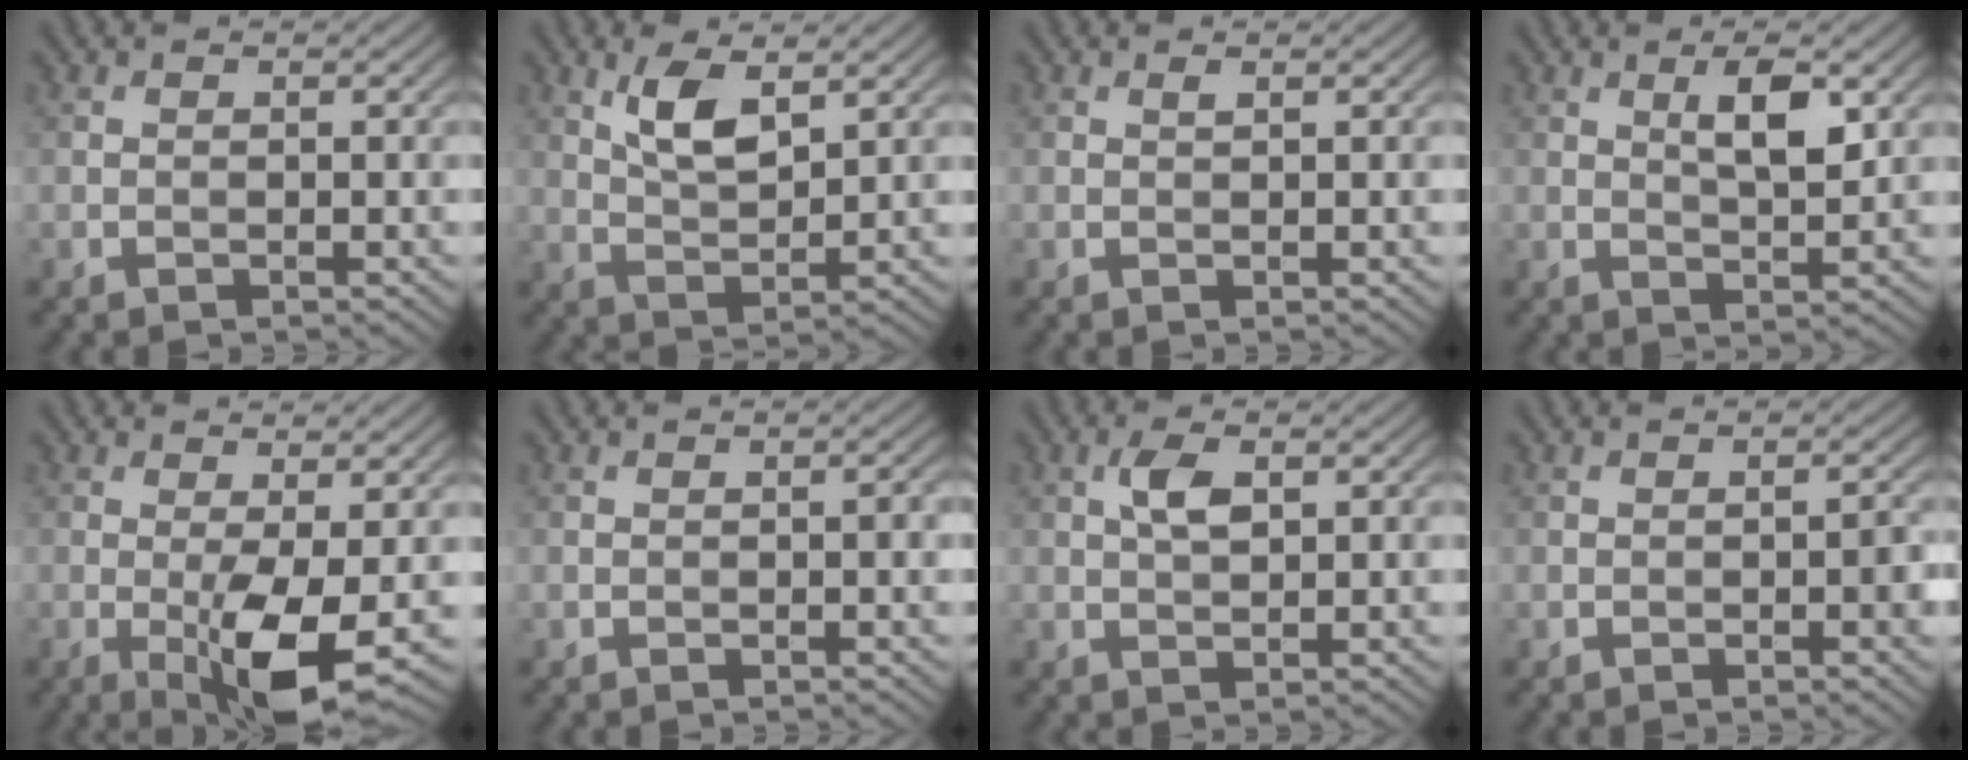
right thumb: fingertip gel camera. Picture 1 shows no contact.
{"total": 5.5, "force": [2.8, 2.1, 4.3], "torque": [-0.093, -0.005, 0.053]}
{"total": 0.5, "force": [0.4, 0.1, 0.4], "torque": [-0.009, 0.002, 0.006]}
{"total": 4.8, "force": [1.8, 1.5, 4.2], "torque": [-0.079, -0.005, 0.034]}
{"total": 6.8, "force": [-1.6, 1.5, 6.5], "torque": [-0.118, -0.002, -0.026]}
{"total": 0.8, "force": [-0.2, 0.2, 0.8], "torque": [-0.010, 0.002, -0.001]}
{"total": 3.2, "force": [1.0, 1.4, 2.7], "torque": [-0.058, 0.005, 0.018]}
{"total": 1.5, "force": [-0.5, 0.3, 1.4], "torque": [-0.019, 0.005, -0.007]}